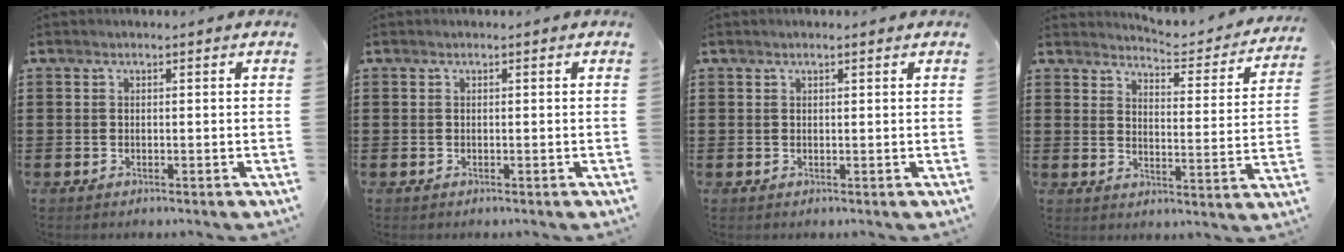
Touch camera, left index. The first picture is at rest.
{"total": 0.0}
{"total": 0.7, "force": [0.5, 0.0, 0.5], "torque": [-0.009, 0.001, 0.010]}
{"total": 4.2, "force": [4.1, 0.1, 0.8], "torque": [-0.022, -0.035, 0.064]}